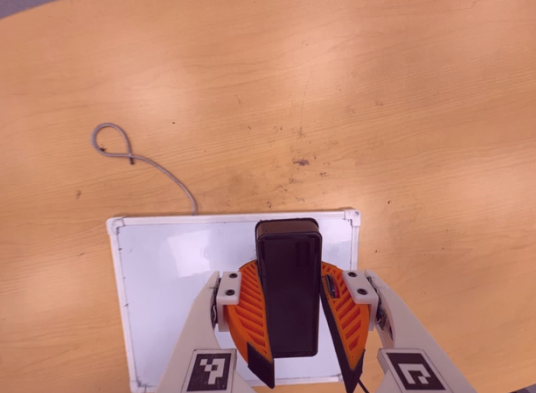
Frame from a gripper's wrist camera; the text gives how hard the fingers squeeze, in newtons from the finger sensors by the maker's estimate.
{"total": 10.2, "left": 10.0, "right": 10.4}